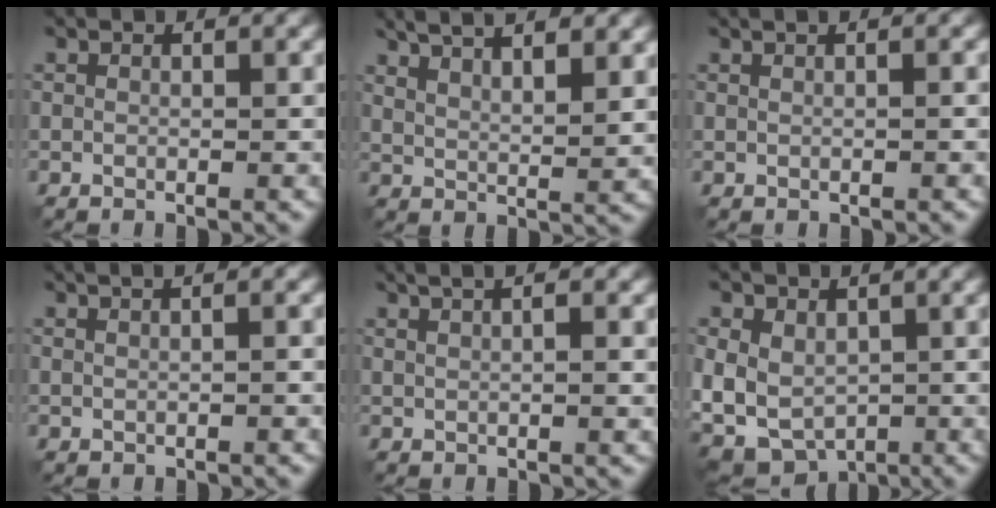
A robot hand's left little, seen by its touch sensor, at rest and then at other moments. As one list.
[{"total": 8.3, "force": [5.4, 2.7, 5.6], "torque": [-0.081, 0.024, 0.064]}, {"total": 2.1, "force": [1.1, 1.0, 1.5], "torque": [-0.014, 0.015, -0.002]}, {"total": 3.9, "force": [1.9, 1.9, 2.8], "torque": [-0.028, 0.033, 0.008]}, {"total": 4.8, "force": [2.2, 2.0, 3.8], "torque": [-0.039, 0.024, 0.016]}, {"total": 6.7, "force": [-0.5, 4.9, 4.5], "torque": [-0.102, -0.013, -0.010]}]